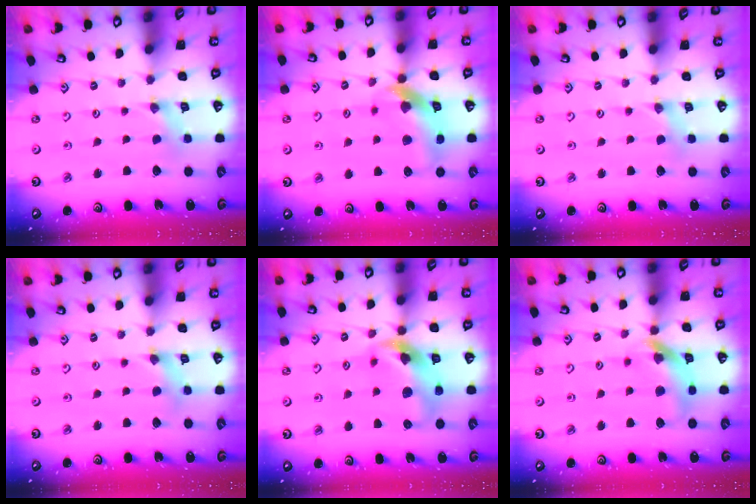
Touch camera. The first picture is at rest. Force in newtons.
{"total": 12.4, "press": 12.3, "slide": 1.7}
{"total": 1.5, "press": 1.5, "slide": 0.3}
{"total": 2.4, "press": 2.4, "slide": 0.4}
{"total": 12.0, "press": 11.9, "slide": 1.6}
{"total": 13.3, "press": 13.2, "slide": 1.7}